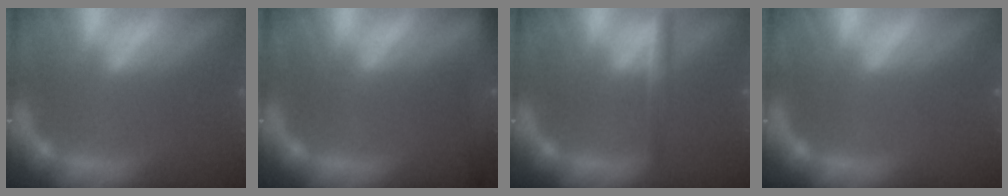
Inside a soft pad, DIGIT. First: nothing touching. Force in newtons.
{"total": 6.0}
{"total": 2.4}
{"total": 0.0}